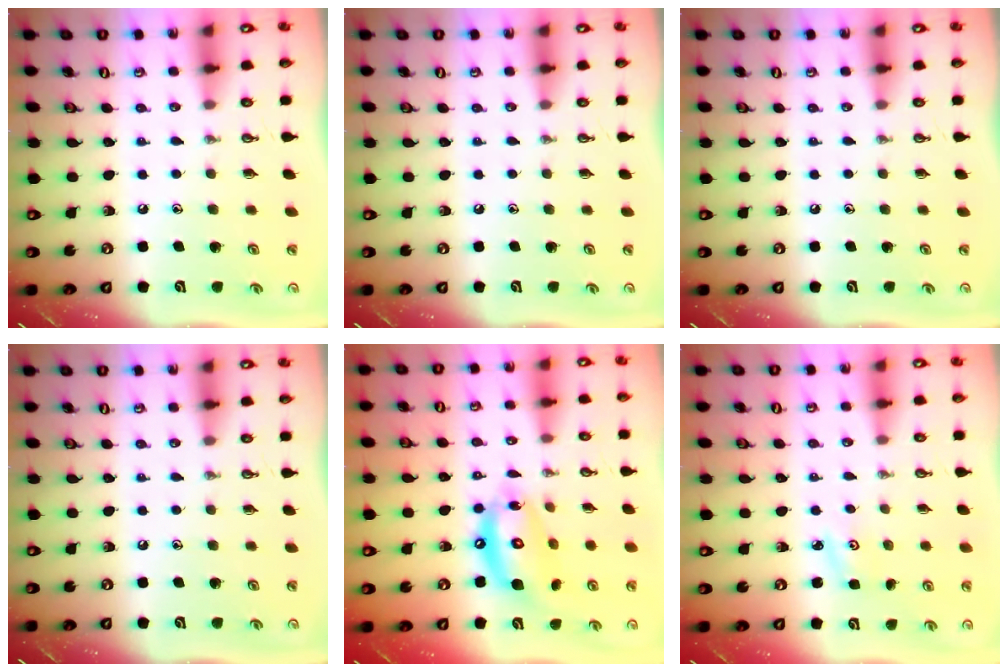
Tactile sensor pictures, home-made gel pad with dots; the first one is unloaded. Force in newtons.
{"total": 0.0}
{"total": 0.0}
{"total": 0.0}
{"total": 13.5, "press": 13.4, "slide": 1.3}
{"total": 3.0, "press": 3.0, "slide": 0.4}